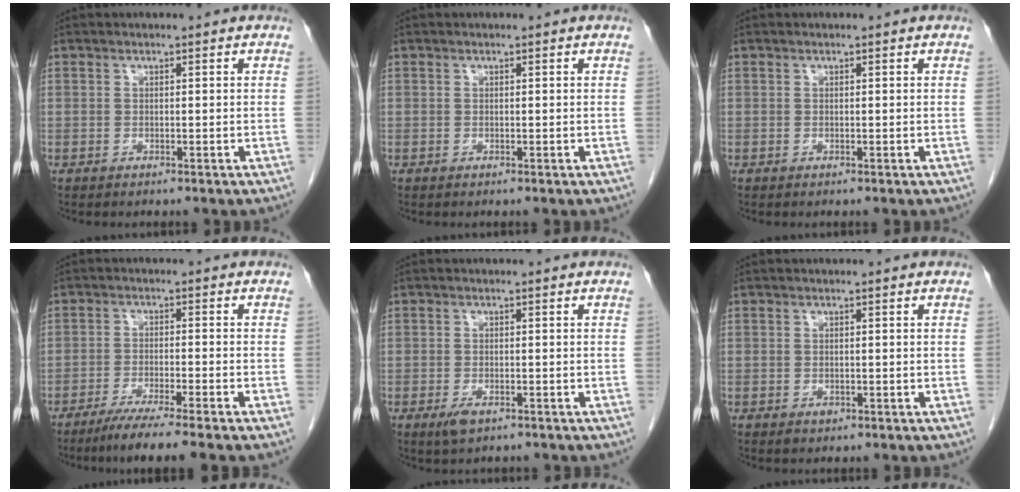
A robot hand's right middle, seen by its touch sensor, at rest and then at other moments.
{"total": 0.0}
{"total": 0.0}
{"total": 7.3, "force": [-5.8, -1.2, 4.3], "torque": [-0.063, -0.020, -0.097]}
{"total": 2.3, "force": [-1.4, 1.0, 1.6], "torque": [-0.035, -0.002, -0.018]}
{"total": 0.9, "force": [-0.5, 0.6, 0.5], "torque": [-0.008, 0.000, -0.003]}